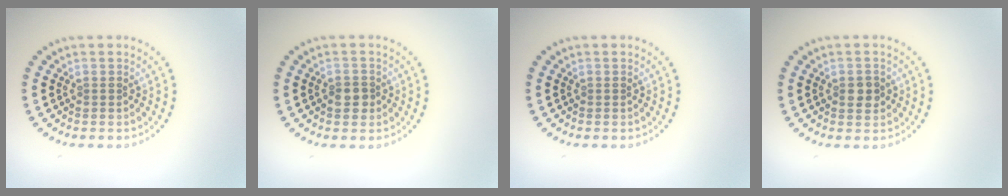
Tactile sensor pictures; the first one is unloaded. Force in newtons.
{"total": 1.7, "press": 1.6, "slide": 0.5}
{"total": 0.0}
{"total": 1.7, "press": 1.7, "slide": 0.1}